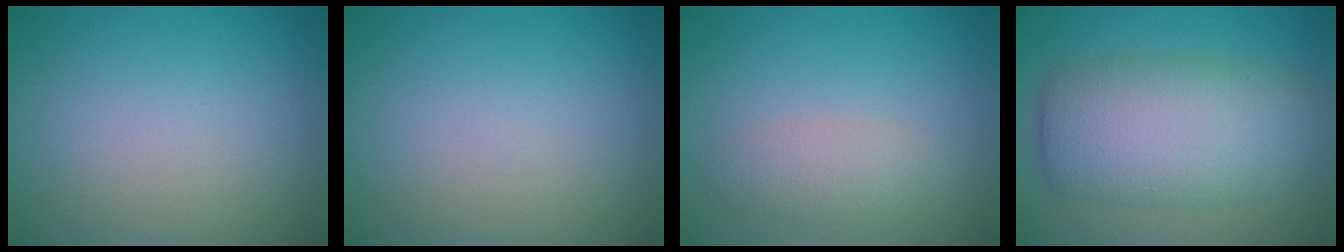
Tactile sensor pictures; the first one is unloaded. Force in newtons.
{"total": 0.0}
{"total": 2.2, "press": 2.2, "slide": 0.1}
{"total": 8.7, "press": 8.7, "slide": 0.2}